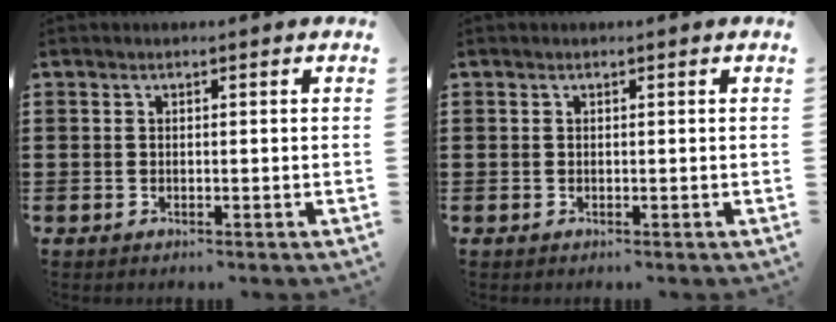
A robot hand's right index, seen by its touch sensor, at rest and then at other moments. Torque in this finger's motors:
{"motor_torque": [0.00, 0.00, 0.00, 0.00]}